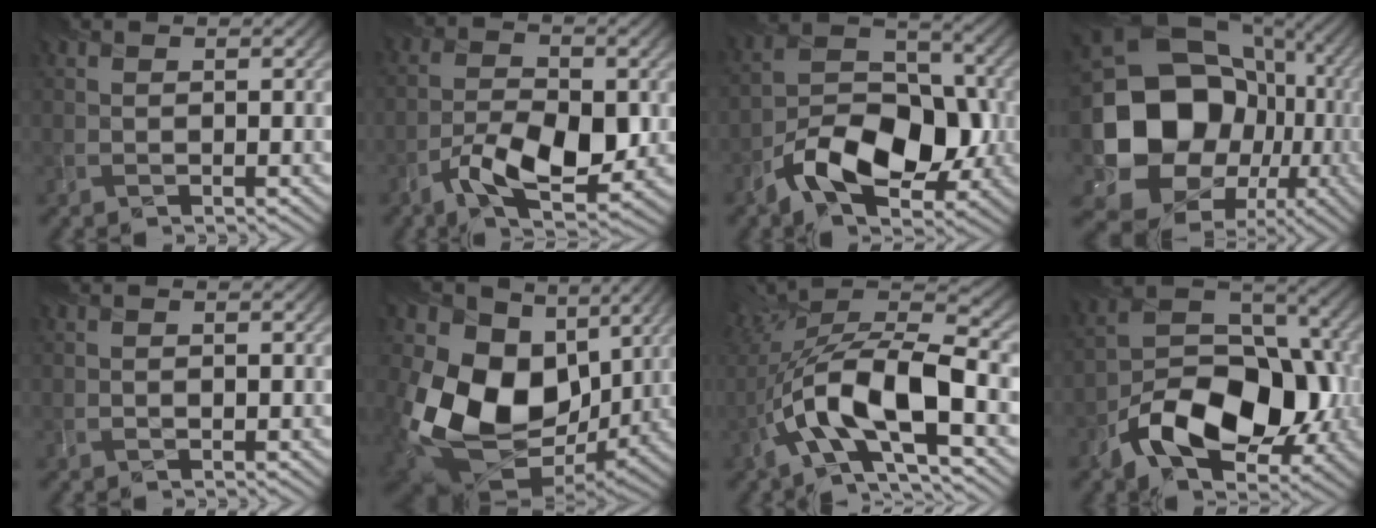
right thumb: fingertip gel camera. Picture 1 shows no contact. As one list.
[{"total": 8.0, "force": [-3.2, 3.6, 6.4], "torque": [-0.111, -0.003, -0.054]}, {"total": 11.4, "force": [-4.9, 6.5, 8.0], "torque": [-0.139, 0.000, -0.095]}, {"total": 20.9, "force": [-1.9, 18.0, 10.5], "torque": [-0.223, -0.042, -0.035]}, {"total": 0.0}, {"total": 19.6, "force": [2.2, 15.0, 12.5], "torque": [-0.292, -0.036, 0.077]}, {"total": 13.5, "force": [-4.1, 4.9, 11.9], "torque": [-0.228, 0.006, -0.072]}, {"total": 13.0, "force": [-5.5, 7.8, 8.8], "torque": [-0.153, -0.009, -0.102]}]